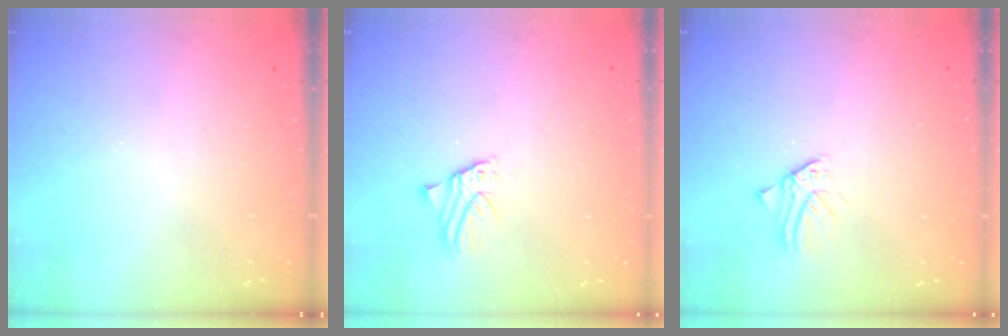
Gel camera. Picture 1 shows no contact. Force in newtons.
{"total": 1.9, "press": 1.9, "slide": 0.2}
{"total": 0.0}